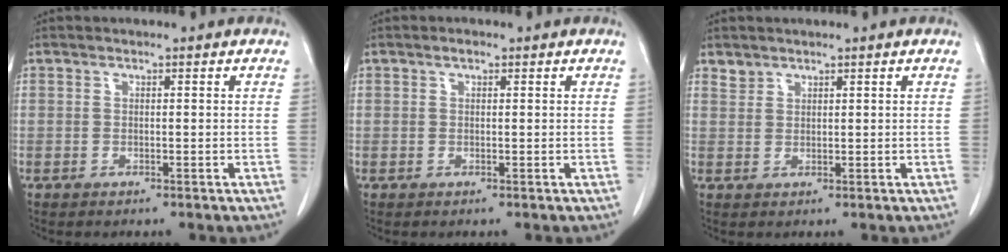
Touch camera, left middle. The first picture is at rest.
{"total": 0.9, "force": [0.6, 0.4, 0.5], "torque": [-0.010, 0.003, 0.008]}
{"total": 1.5, "force": [1.4, 0.6, -0.2], "torque": [0.006, 0.003, 0.027]}